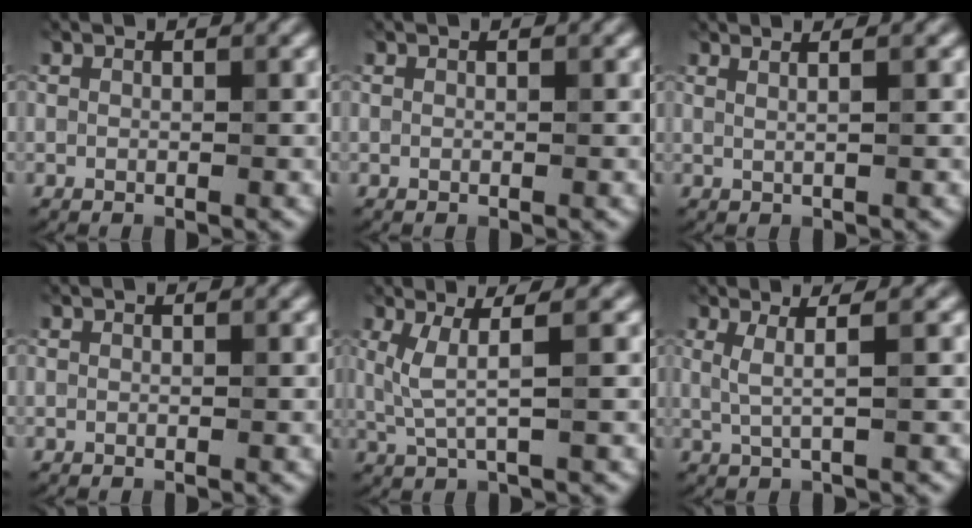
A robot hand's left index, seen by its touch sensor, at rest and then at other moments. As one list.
[{"total": 0.0}, {"total": 3.0, "force": [1.7, 1.5, 1.9], "torque": [-0.003, 0.021, -0.007]}, {"total": 0.0}, {"total": 2.6, "force": [0.8, 0.1, 2.5], "torque": [-0.060, -0.002, 0.029]}, {"total": 1.8, "force": [0.5, 0.1, 1.7], "torque": [-0.035, 0.001, 0.019]}]